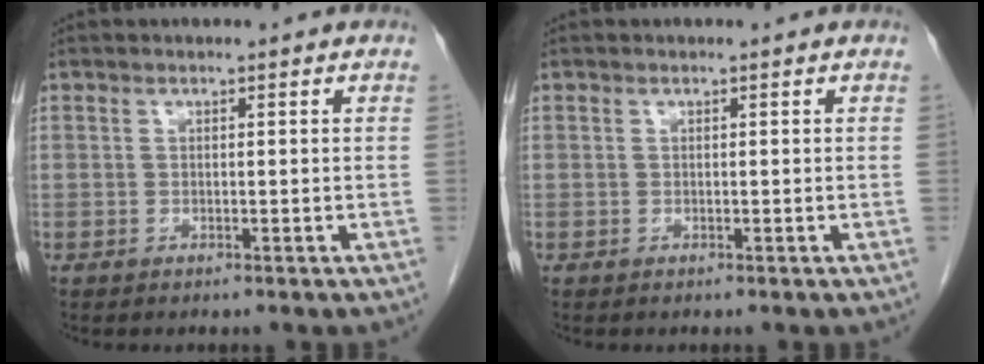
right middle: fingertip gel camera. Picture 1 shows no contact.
{"total": 0.0}